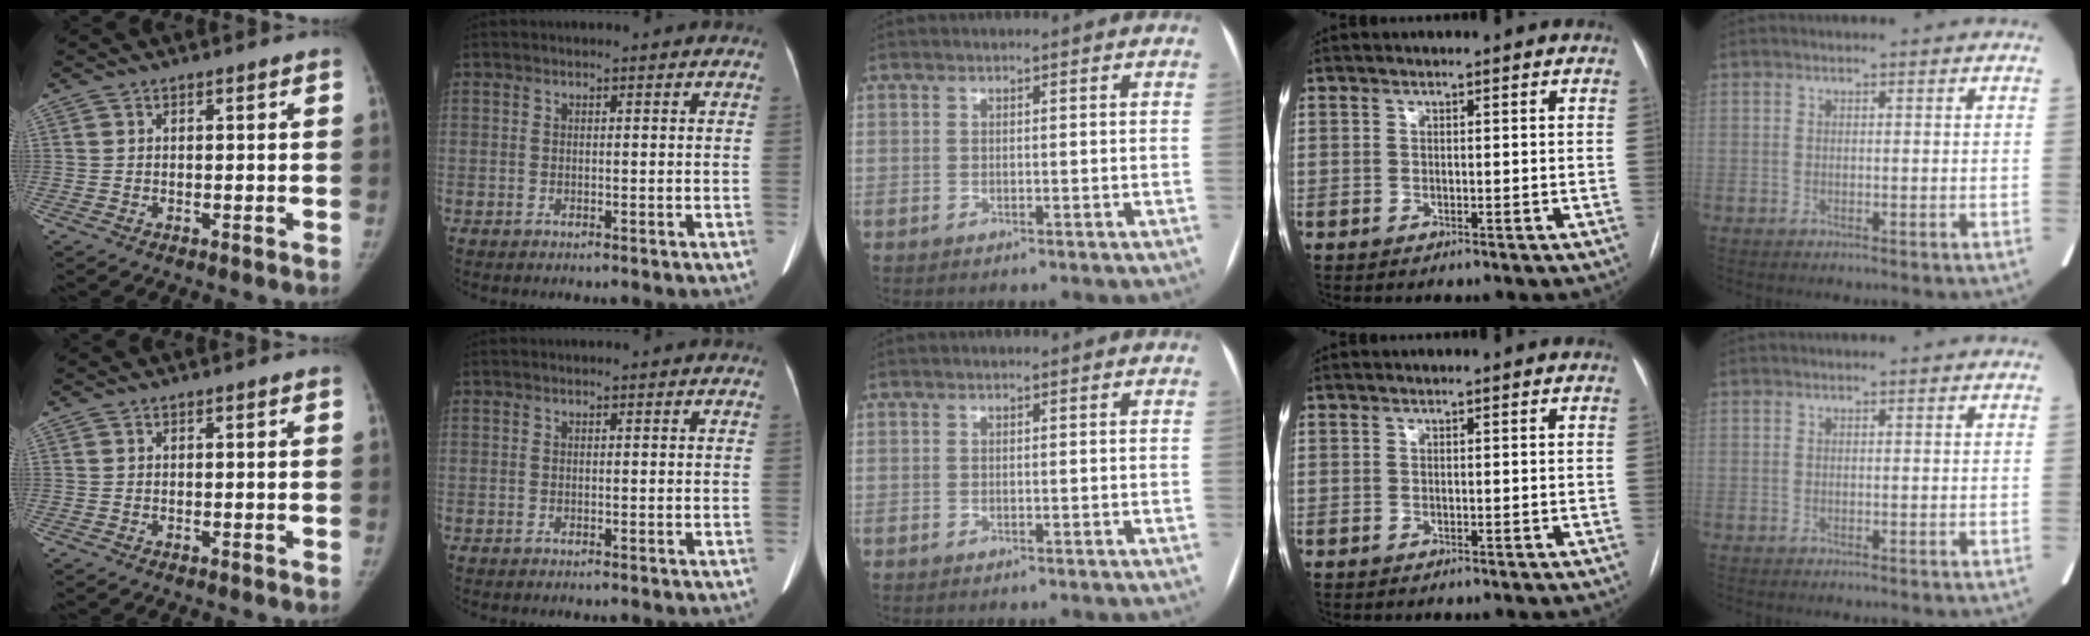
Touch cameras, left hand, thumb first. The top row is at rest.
{}